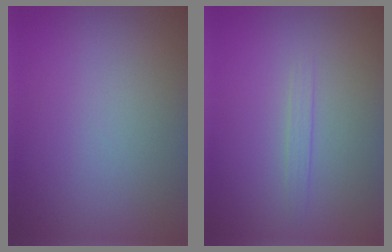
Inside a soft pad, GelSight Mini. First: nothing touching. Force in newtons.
{"total": 0.8, "press": 0.8, "slide": 0.2}